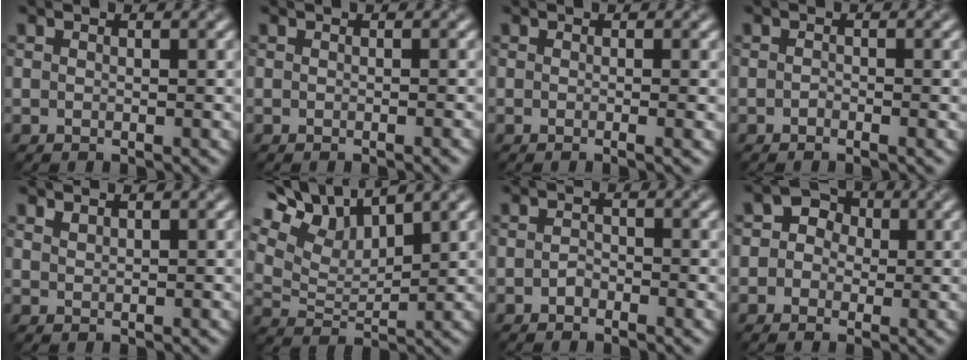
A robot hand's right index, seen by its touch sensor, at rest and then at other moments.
{"total": 1.1, "force": [-0.5, 0.3, 0.9], "torque": [-0.005, 0.000, -0.010]}
{"total": 1.6, "force": [-0.3, 0.5, 1.4], "torque": [-0.013, -0.005, -0.012]}
{"total": 0.7, "force": [-0.5, 0.2, 0.5], "torque": [-0.009, -0.002, -0.009]}
{"total": 0.7, "force": [0.6, 0.1, 0.2], "torque": [-0.004, 0.000, 0.015]}
{"total": 9.5, "force": [7.0, 3.7, 5.3], "torque": [-0.124, 0.026, 0.109]}
{"total": 1.1, "force": [-0.7, 0.5, 0.7], "torque": [-0.014, 0.001, -0.014]}
{"total": 2.9, "force": [0.2, 2.6, 1.1], "torque": [0.007, 0.011, -0.017]}